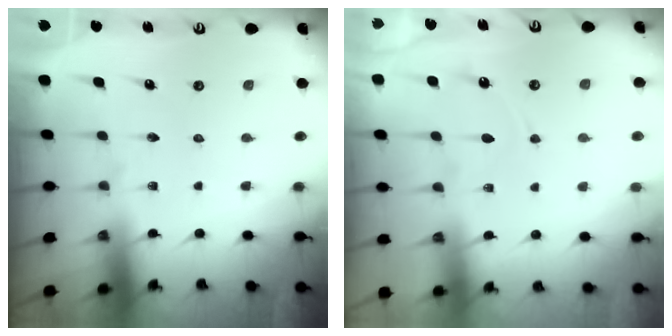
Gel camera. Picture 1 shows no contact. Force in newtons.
{"total": 7.4, "press": 7.3, "slide": 0.7}